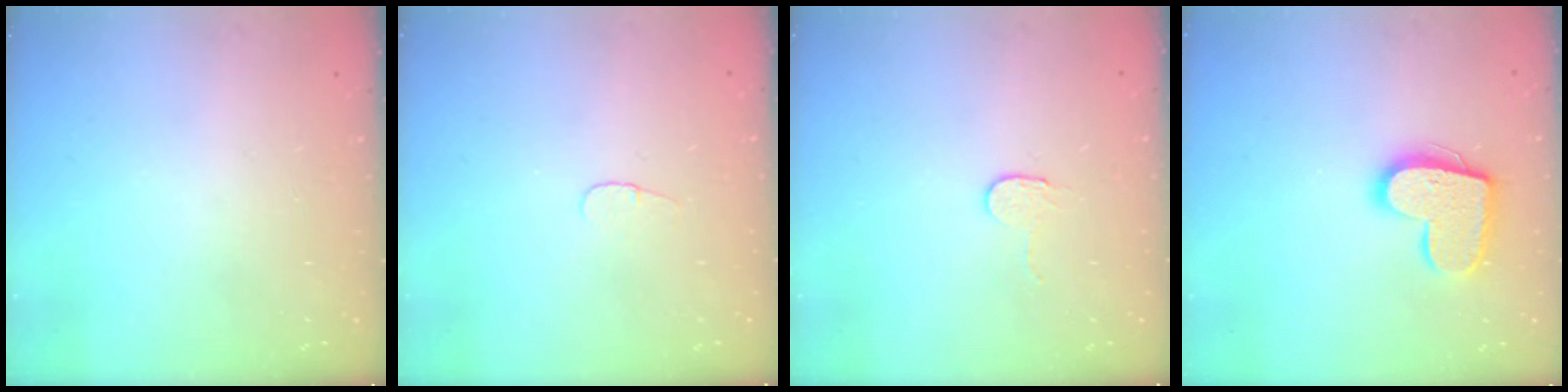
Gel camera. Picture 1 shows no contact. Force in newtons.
{"total": 3.4, "press": 3.3, "slide": 0.4}
{"total": 2.7, "press": 2.7, "slide": 0.2}
{"total": 14.9, "press": 14.9, "slide": 1.0}